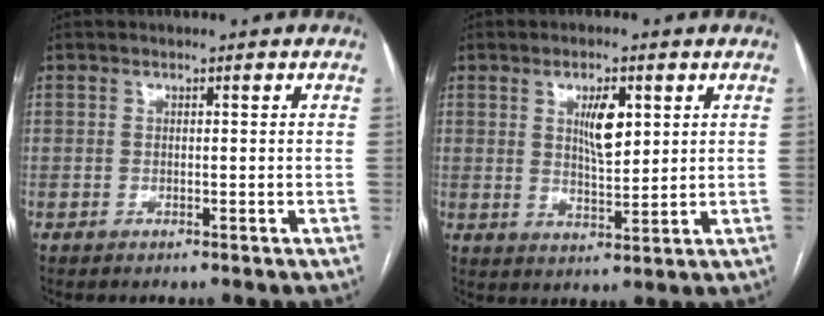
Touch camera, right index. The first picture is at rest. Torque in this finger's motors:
{"motor_torque": [0.46, 0.36, 0.12, 0.05]}